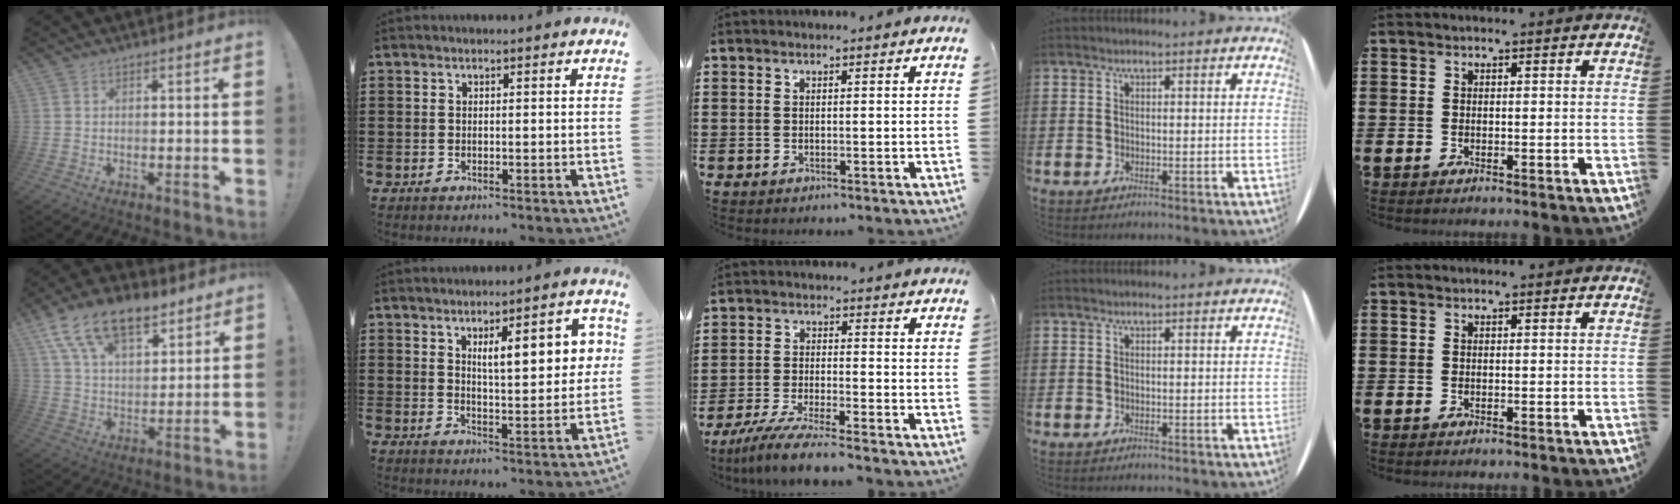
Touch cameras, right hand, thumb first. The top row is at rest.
{"thumb": {"total": 16.5, "force": [10.7, 8.4, 9.4], "torque": [-0.169, -0.056, 0.196]}, "index": {"total": 8.6, "force": [3.1, 2.6, 7.6], "torque": [-0.116, -0.002, 0.045]}, "middle": {"total": 5.8, "force": [-5.2, -0.4, 2.5], "torque": [-0.060, -0.021, -0.102]}}